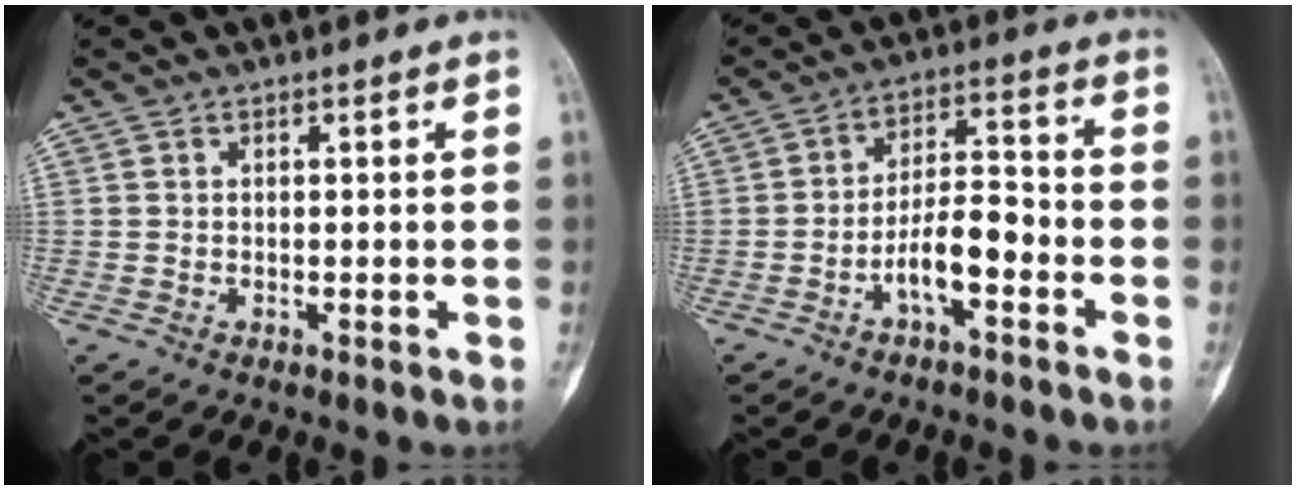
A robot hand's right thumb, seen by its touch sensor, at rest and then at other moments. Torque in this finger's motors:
{"motor_torque": [1.44, 0.87, 0.87, -0.72, 0.05]}